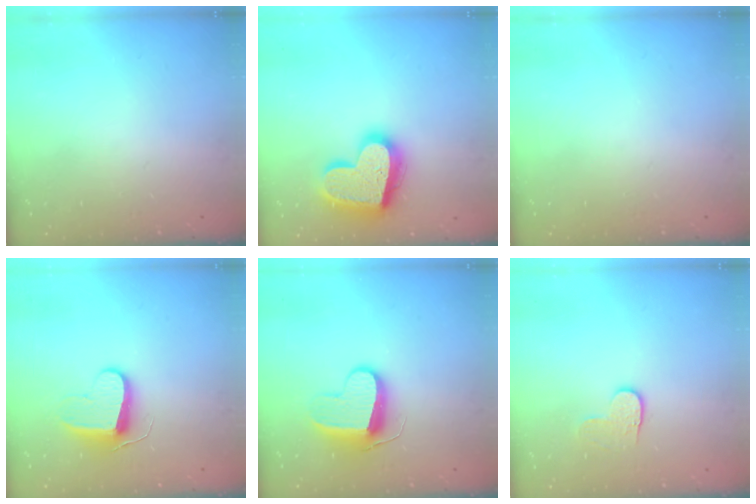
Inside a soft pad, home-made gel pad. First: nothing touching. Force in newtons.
{"total": 20.4, "press": 20.3, "slide": 1.7}
{"total": 0.0}
{"total": 9.9, "press": 9.9, "slide": 0.3}
{"total": 10.4, "press": 10.4, "slide": 0.5}
{"total": 3.6, "press": 3.6, "slide": 0.4}